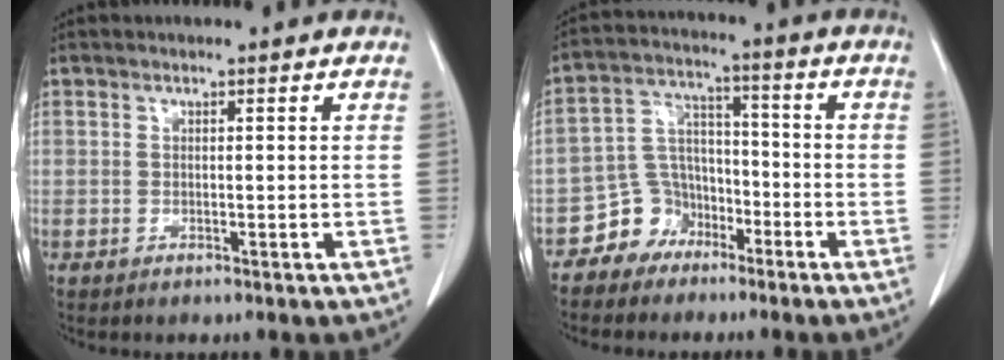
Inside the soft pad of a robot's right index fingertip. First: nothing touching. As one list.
[{"total": 7.4, "force": [-4.8, 5.5, 1.0], "torque": [-0.022, 0.026, -0.083]}]